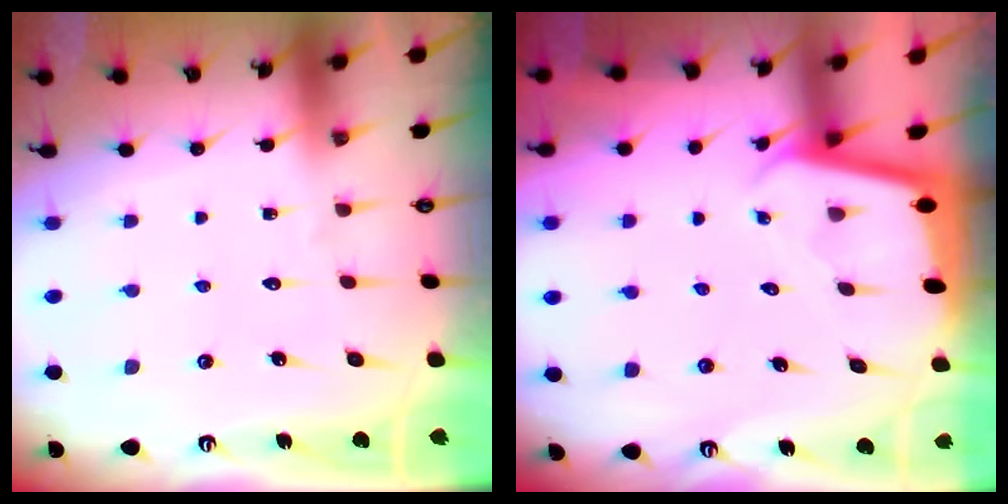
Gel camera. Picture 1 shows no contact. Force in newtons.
{"total": 1.7, "press": 1.7, "slide": 0.0}